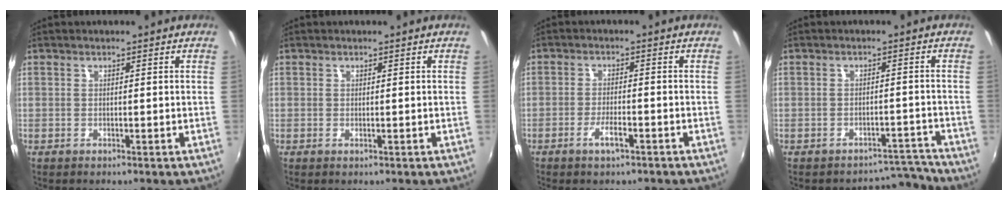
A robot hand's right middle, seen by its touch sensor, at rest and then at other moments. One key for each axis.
{"total": 0.0}
{"total": 3.7, "fx": -2.4, "fy": 0.8, "fz": 2.6, "tx": -0.061, "ty": -0.004, "tz": -0.044}
{"total": 5.0, "fx": -4.9, "fy": 0.6, "fz": -1.1, "tx": 0.027, "ty": 0.027, "tz": -0.065}